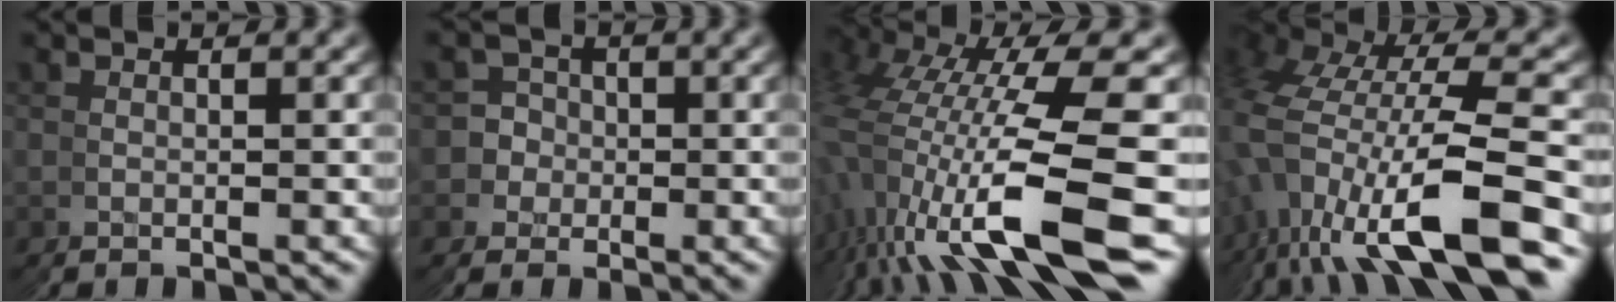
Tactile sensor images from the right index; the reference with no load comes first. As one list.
[{"total": 5.8, "force": [0.0, 5.8, -0.2], "torque": [0.019, -0.017, 0.001]}, {"total": 13.3, "force": [2.6, 7.0, 11.1], "torque": [-0.216, 0.006, 0.050]}, {"total": 7.5, "force": [1.5, 4.7, 5.6], "torque": [-0.127, 0.014, 0.022]}]